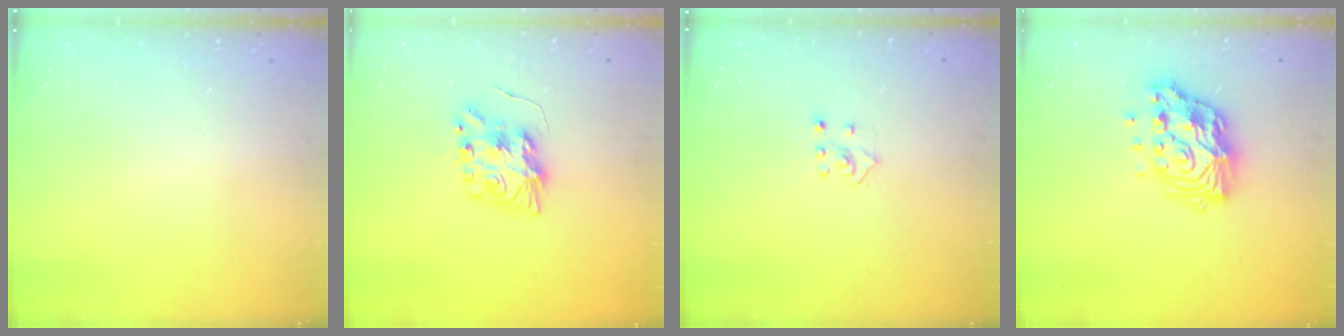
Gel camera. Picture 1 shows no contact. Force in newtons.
{"total": 8.7, "press": 8.7, "slide": 0.3}
{"total": 2.3, "press": 2.3, "slide": 0.5}
{"total": 14.9, "press": 14.8, "slide": 1.5}